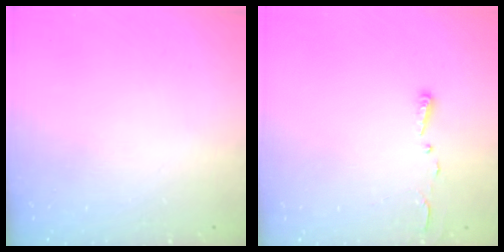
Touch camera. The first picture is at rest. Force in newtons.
{"total": 2.7, "press": 2.7, "slide": 0.4}